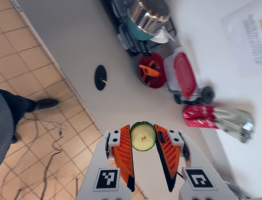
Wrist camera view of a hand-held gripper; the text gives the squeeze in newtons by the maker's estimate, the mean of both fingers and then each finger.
{"total": 6.5, "left": 6.2, "right": 6.9}